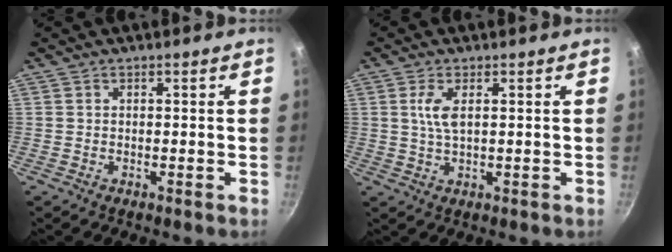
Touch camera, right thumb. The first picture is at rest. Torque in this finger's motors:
{"motor_torque": [0.97, 0.80, 0.83, -0.25, 0.05]}